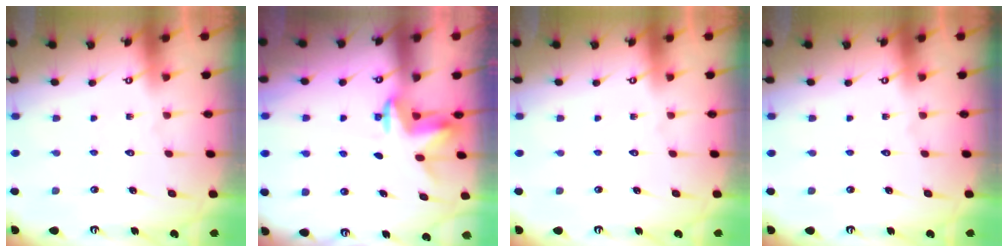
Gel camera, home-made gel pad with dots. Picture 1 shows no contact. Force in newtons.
{"total": 3.2, "press": 3.2, "slide": 0.2}
{"total": 0.0}
{"total": 0.0}